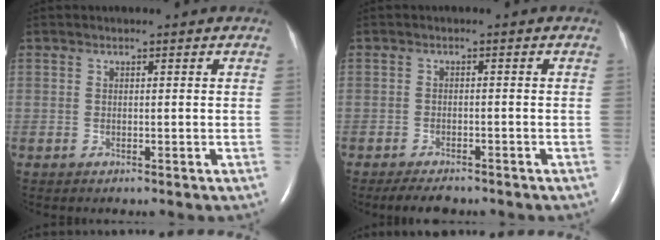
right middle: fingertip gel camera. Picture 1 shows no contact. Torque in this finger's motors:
{"motor_torque": [0.16, -0.13, 0.03, 0.01]}